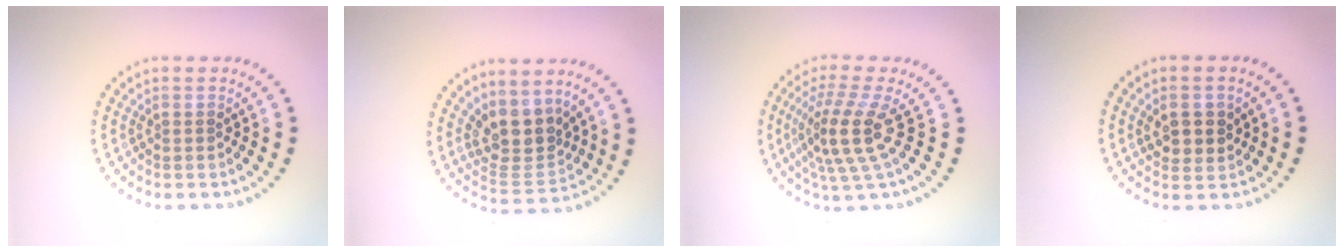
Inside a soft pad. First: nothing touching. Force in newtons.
{"total": 4.0, "press": 3.5, "slide": 2.1}
{"total": 4.5, "press": 3.3, "slide": 3.0}
{"total": 2.8, "press": 2.7, "slide": 0.7}